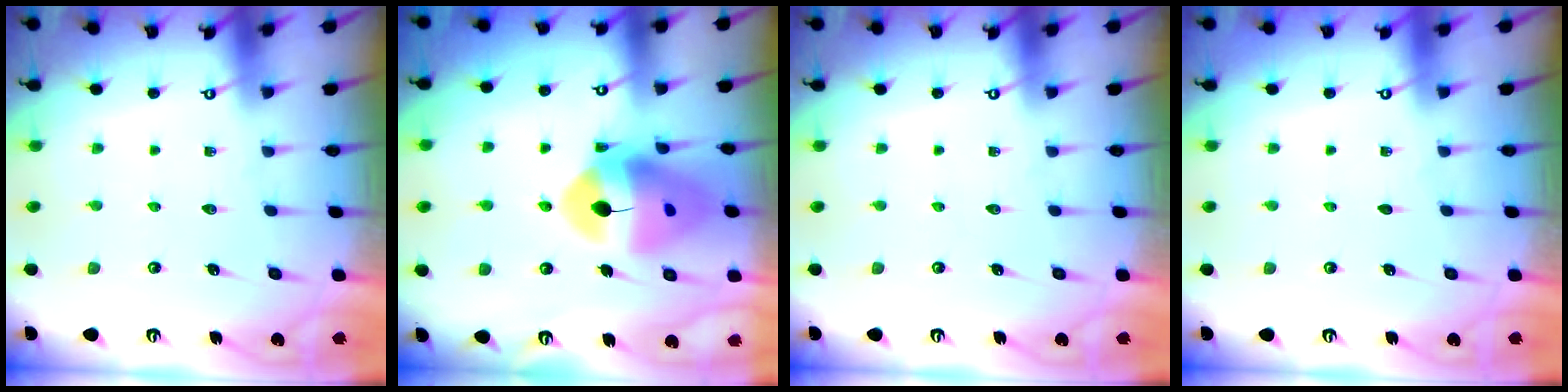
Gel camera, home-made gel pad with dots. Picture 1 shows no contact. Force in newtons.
{"total": 16.0, "press": 15.9, "slide": 1.5}
{"total": 0.0}
{"total": 0.0}